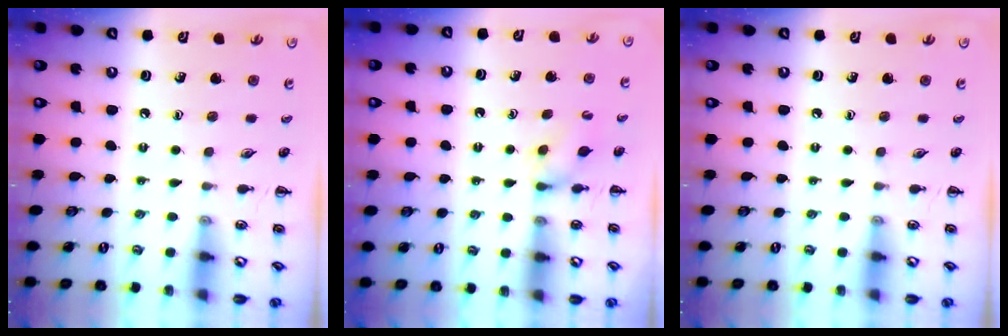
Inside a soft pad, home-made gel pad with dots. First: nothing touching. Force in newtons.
{"total": 4.7, "press": 4.5, "slide": 1.5}
{"total": 0.0}